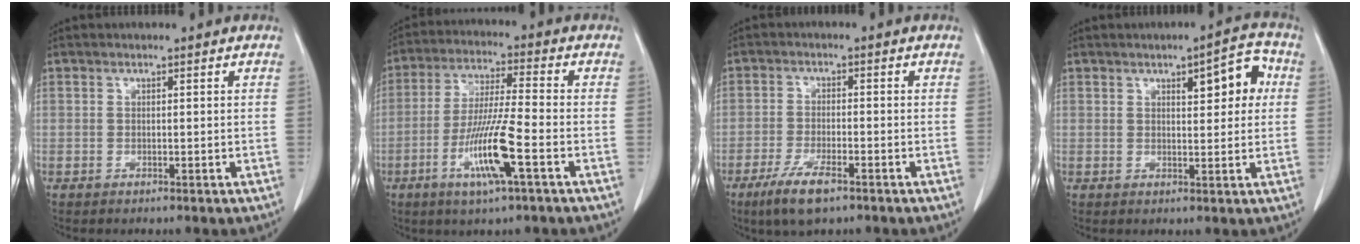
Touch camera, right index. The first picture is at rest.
{"total": 11.1, "force": [-4.3, 0.1, 10.3], "torque": [-0.203, -0.014, -0.084]}
{"total": 6.5, "force": [-4.1, 1.3, 4.8], "torque": [-0.101, -0.013, -0.070]}
{"total": 6.3, "force": [2.0, 2.0, 5.6], "torque": [-0.071, 0.017, 0.026]}